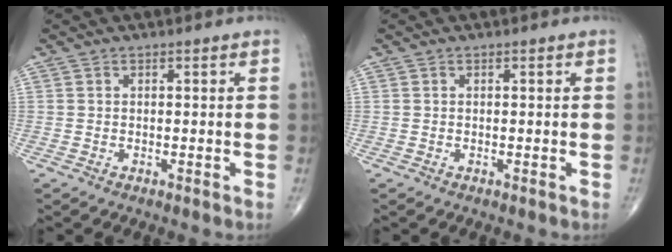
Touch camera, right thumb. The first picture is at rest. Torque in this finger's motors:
{"motor_torque": [0.00, 0.00, 0.06, -0.01, 0.03]}